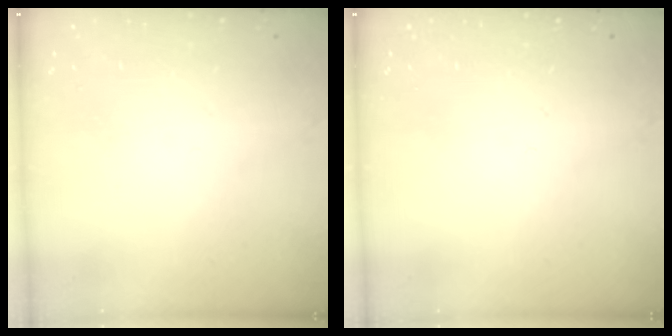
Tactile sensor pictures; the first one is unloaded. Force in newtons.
{"total": 0.0}